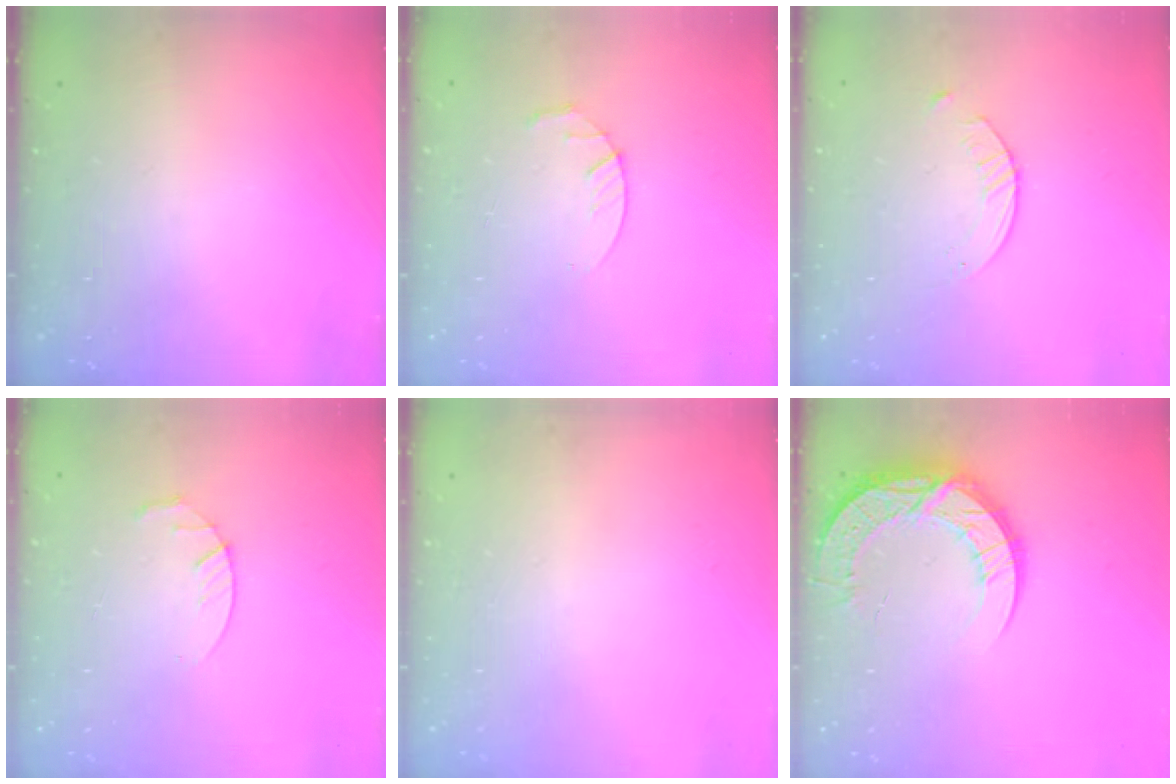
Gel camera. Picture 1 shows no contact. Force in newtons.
{"total": 3.0, "press": 2.9, "slide": 0.5}
{"total": 2.8, "press": 2.7, "slide": 0.3}
{"total": 3.0, "press": 2.9, "slide": 0.5}
{"total": 0.0}
{"total": 13.2, "press": 13.2, "slide": 1.0}